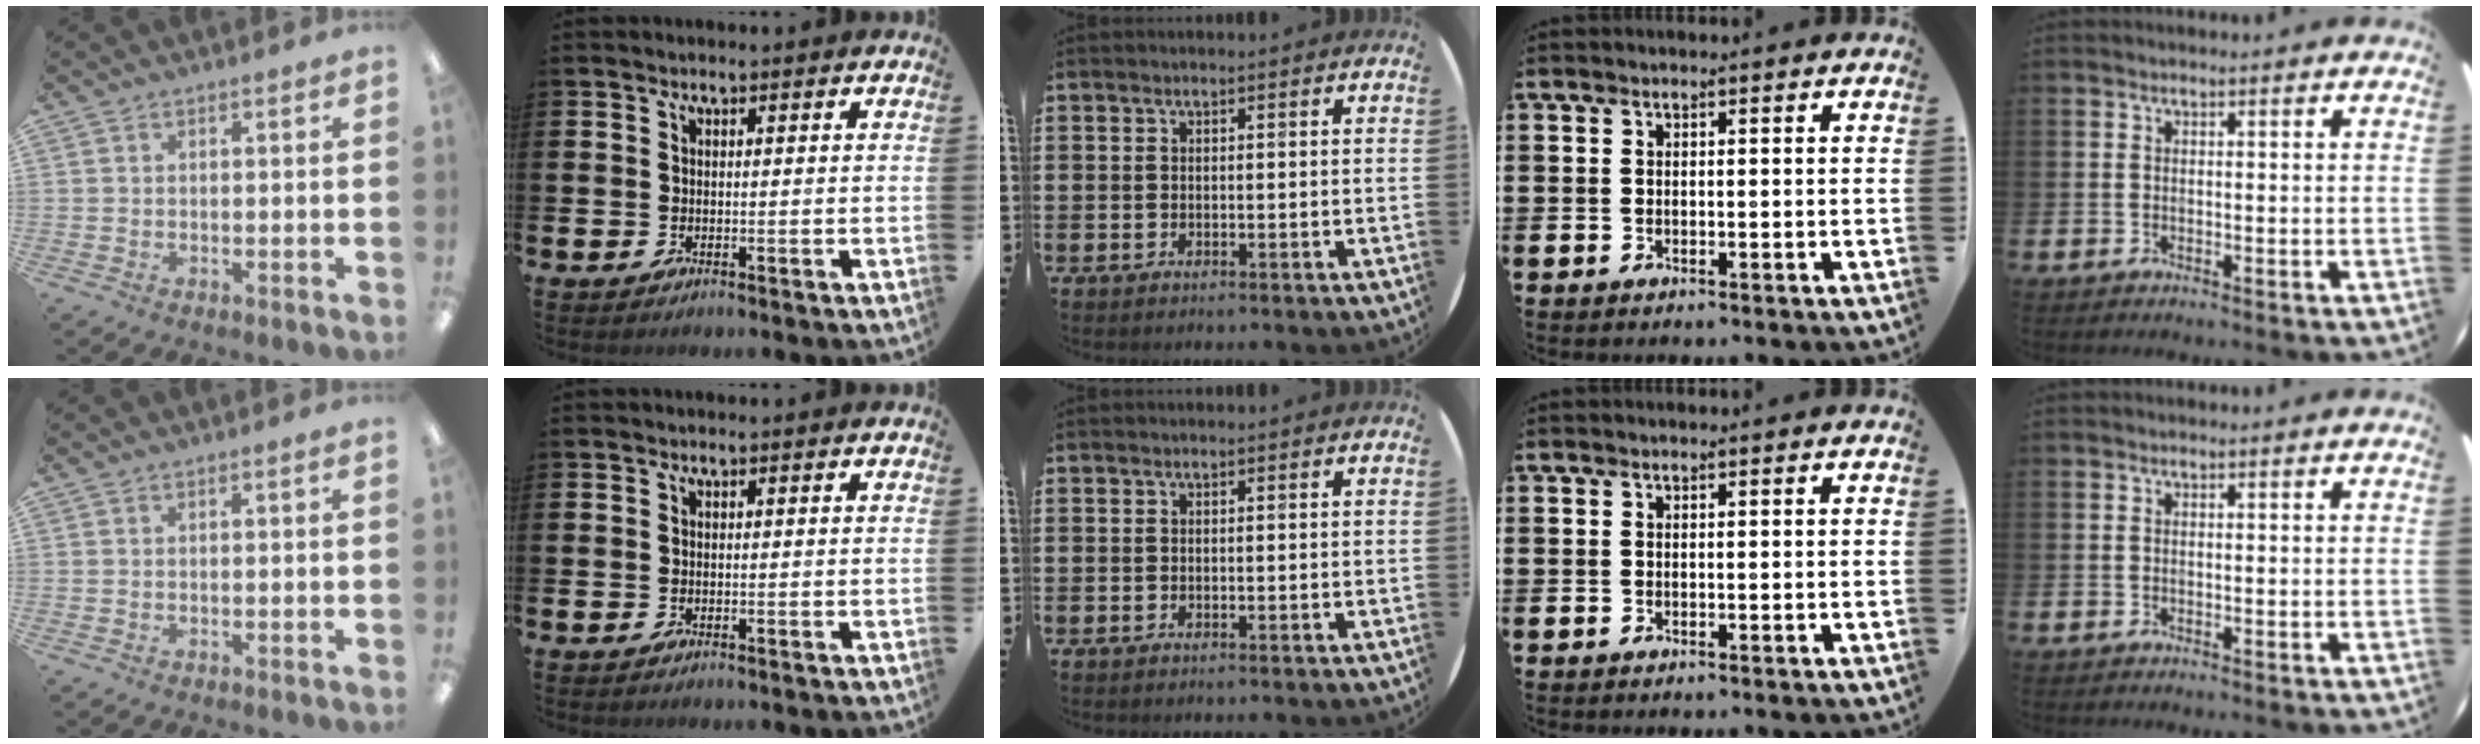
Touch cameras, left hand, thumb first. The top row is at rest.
{}